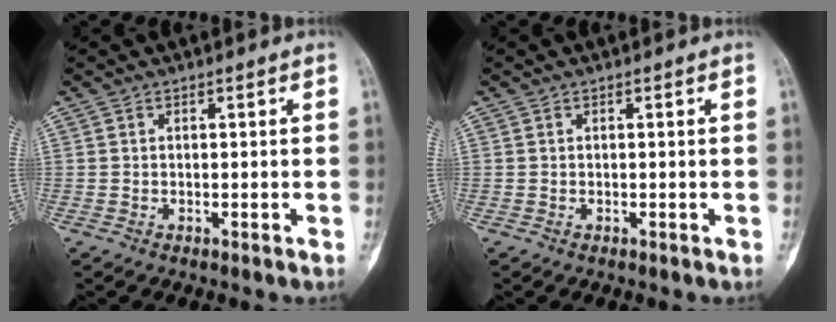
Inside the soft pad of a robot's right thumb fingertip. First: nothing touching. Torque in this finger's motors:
{"motor_torque": [0.89, 0.81, 0.00, 0.00, 0.01]}